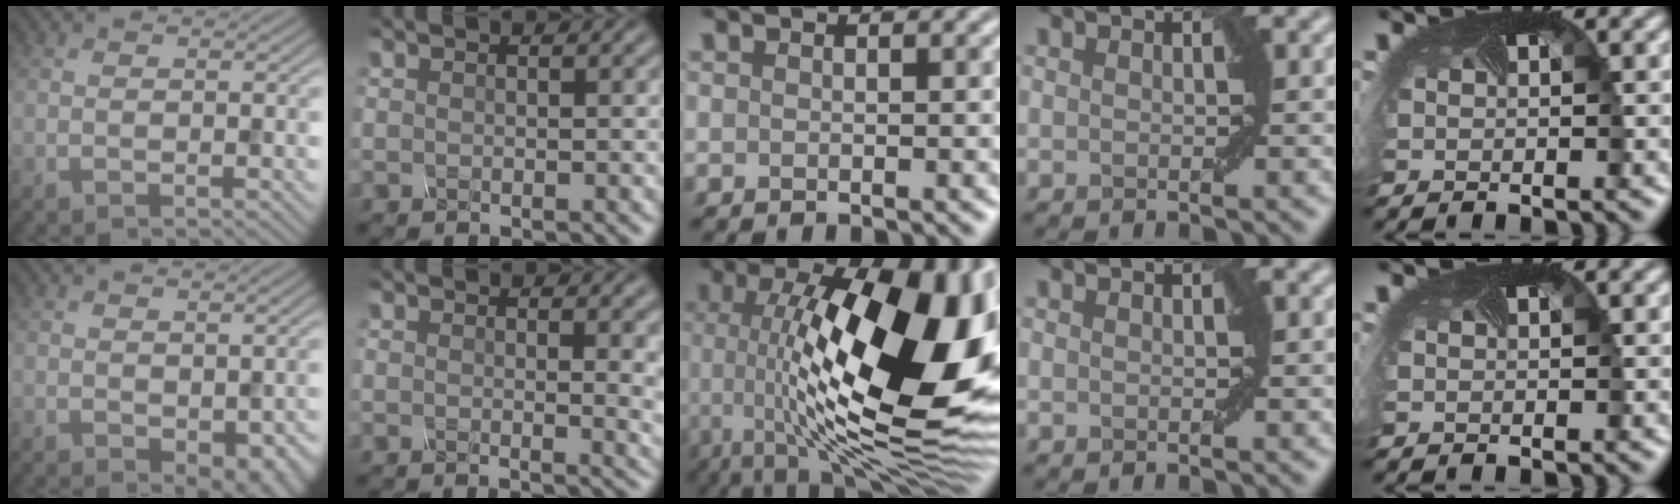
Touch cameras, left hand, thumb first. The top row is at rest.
{"thumb": {"total": 4.8, "force": [-1.7, 2.7, 3.6], "torque": [-0.048, -0.022, -0.007]}, "index": {"total": 3.9, "force": [0.6, 1.5, 3.5], "torque": [-0.026, -0.002, 0.009]}, "middle": {"total": 18.2, "force": [1.0, 6.9, 16.8], "torque": [-0.239, 0.005, 0.019]}}